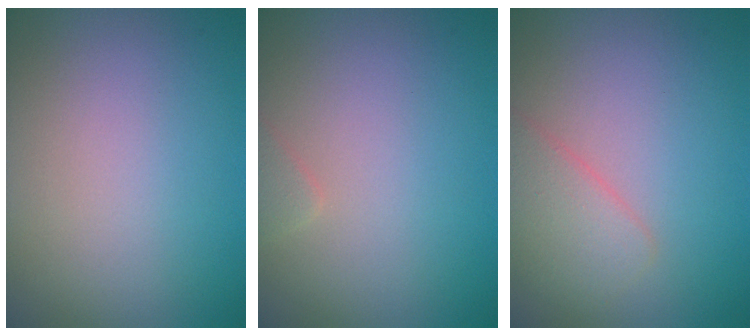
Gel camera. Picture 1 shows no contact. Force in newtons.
{"total": 0.8, "press": 0.8, "slide": 0.0}
{"total": 2.6, "press": 2.6, "slide": 0.1}